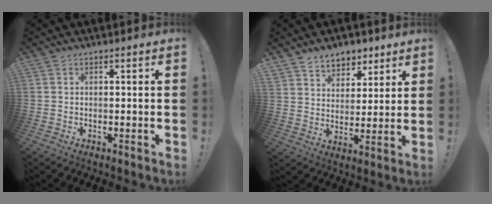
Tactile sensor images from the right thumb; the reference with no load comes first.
{"total": 8.5, "force": [6.2, 5.7, 1.0], "torque": [-0.010, -0.050, 0.123]}